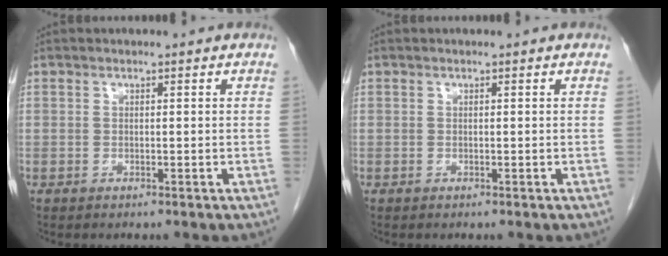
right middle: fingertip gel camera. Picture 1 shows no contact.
{"total": 0.0}